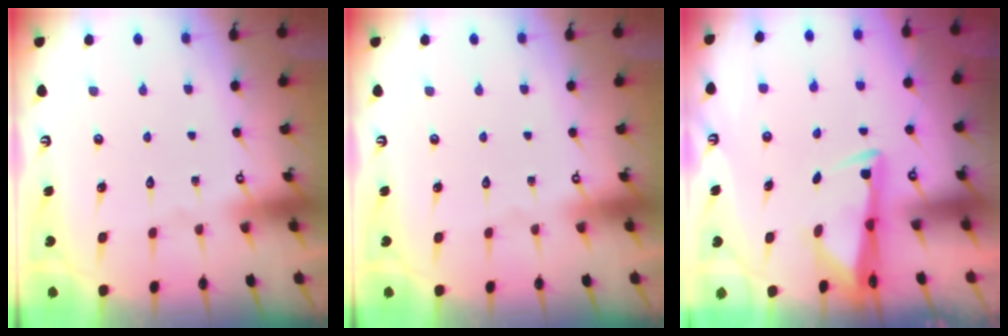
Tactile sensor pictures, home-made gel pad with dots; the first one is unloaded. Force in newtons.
{"total": 0.0}
{"total": 3.0, "press": 2.8, "slide": 1.0}